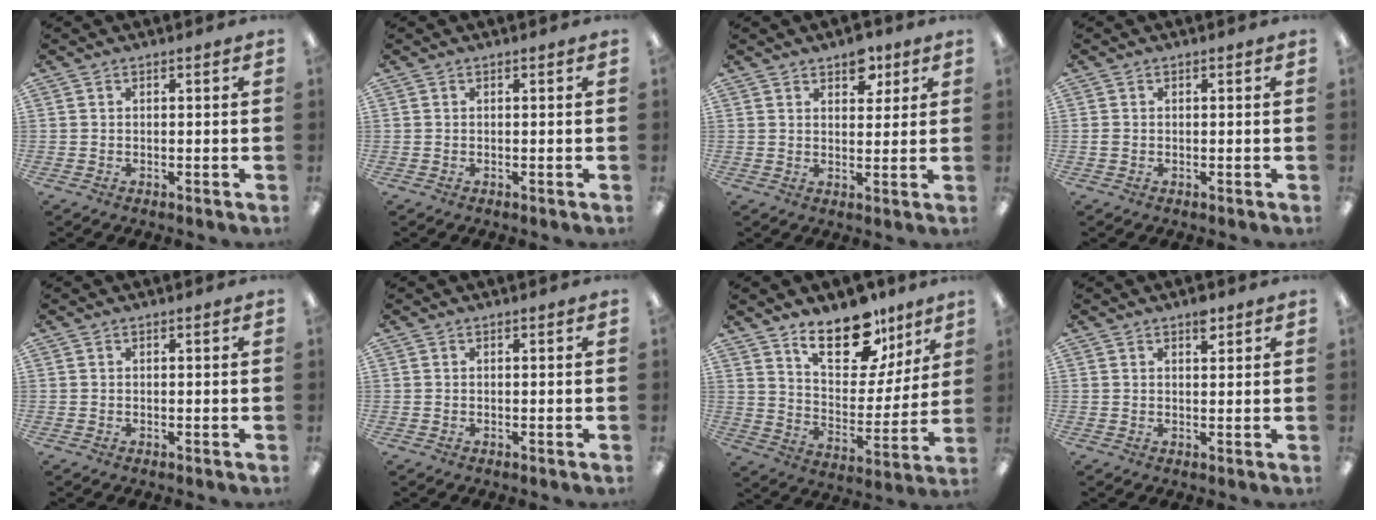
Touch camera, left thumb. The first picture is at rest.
{"total": 0.0}
{"total": 6.0, "force": [4.1, 3.4, 2.8], "torque": [-0.018, -0.018, 0.067]}
{"total": 0.6, "force": [-0.1, 0.6, 0.3], "torque": [-0.006, 0.003, -0.003]}
{"total": 0.0}
{"total": 0.0}
{"total": 17.7, "force": [12.4, 8.3, 9.4], "torque": [-0.132, -0.080, 0.216]}
{"total": 6.1, "force": [4.4, 3.1, 3.1], "torque": [-0.021, -0.025, 0.071]}